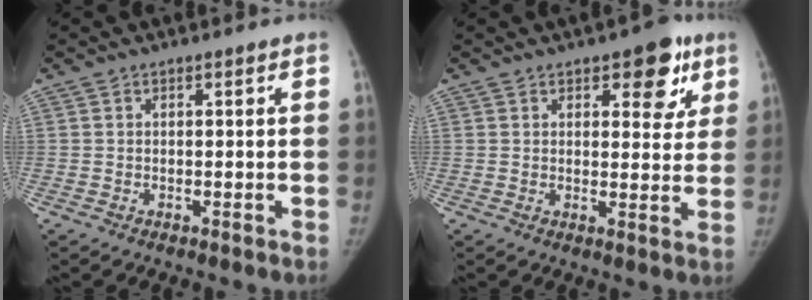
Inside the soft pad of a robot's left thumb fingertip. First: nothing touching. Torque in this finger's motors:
{"motor_torque": [-0.15, 0.17, 0.57, -0.34, 0.10]}